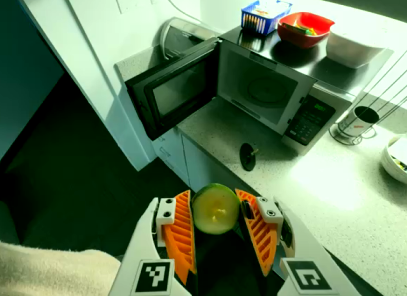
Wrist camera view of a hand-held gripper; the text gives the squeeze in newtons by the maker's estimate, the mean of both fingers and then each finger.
{"total": 11.6, "left": 11.4, "right": 11.7}